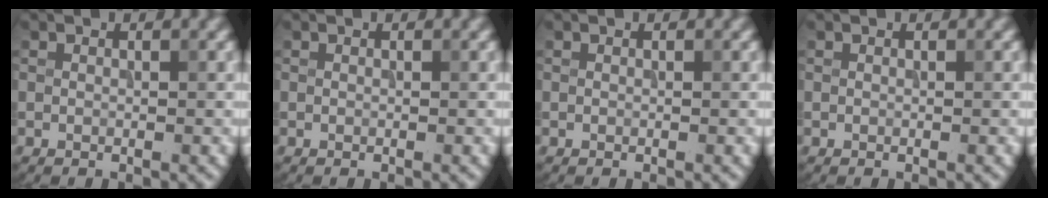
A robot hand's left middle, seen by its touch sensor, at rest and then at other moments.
{"total": 0.0}
{"total": 0.0}
{"total": 0.0}